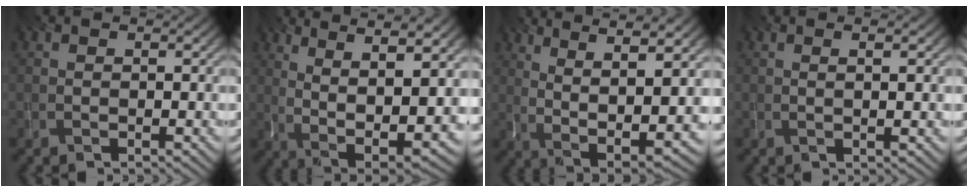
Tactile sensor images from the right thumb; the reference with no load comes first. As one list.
[{"total": 12.3, "force": [3.1, 4.3, 11.2], "torque": [-0.197, 0.010, 0.059]}, {"total": 11.2, "force": [3.3, 3.3, 10.2], "torque": [-0.190, 0.009, 0.064]}, {"total": 1.7, "force": [0.4, -0.1, 1.7], "torque": [-0.019, -0.003, 0.007]}]